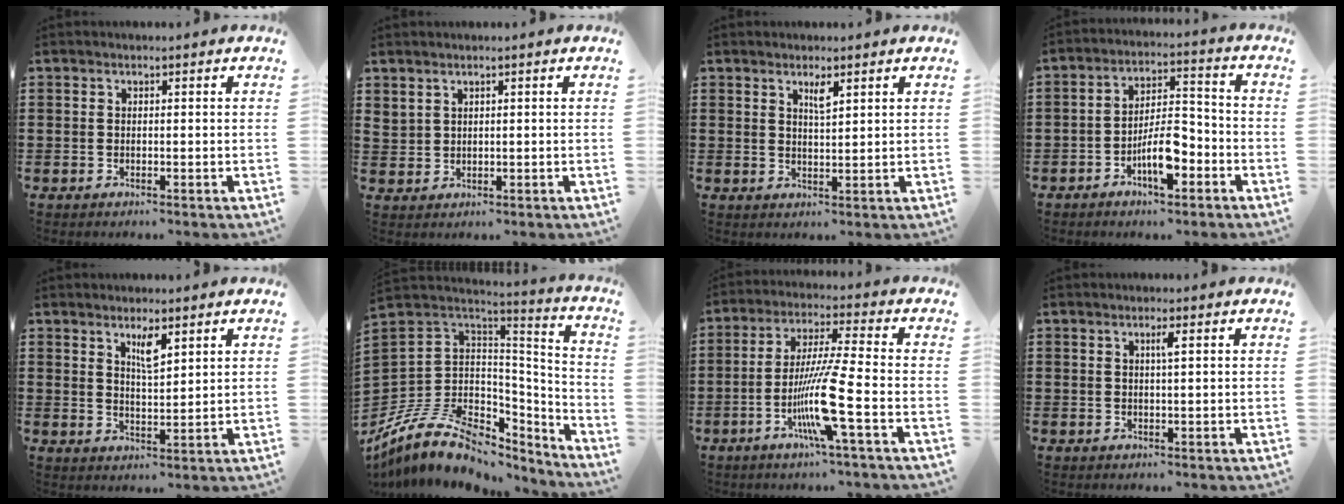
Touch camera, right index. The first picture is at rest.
{"total": 1.6, "force": [1.4, 0.7, 0.3], "torque": [-0.009, 0.001, 0.027]}
{"total": 2.3, "force": [1.5, 0.5, 1.7], "torque": [-0.028, -0.002, 0.023]}
{"total": 8.0, "force": [-4.0, 2.9, 6.3], "torque": [-0.122, 0.005, -0.073]}
{"total": 3.7, "force": [2.3, 1.0, 2.8], "torque": [-0.043, -0.002, 0.036]}
{"total": 12.8, "force": [-7.2, 7.9, 7.1], "torque": [-0.165, 0.013, -0.125]}
{"total": 11.4, "force": [-4.1, -0.1, 10.6], "torque": [-0.212, -0.014, -0.082]}
{"total": 1.4, "force": [0.5, -0.1, 1.3], "torque": [-0.025, -0.001, 0.006]}